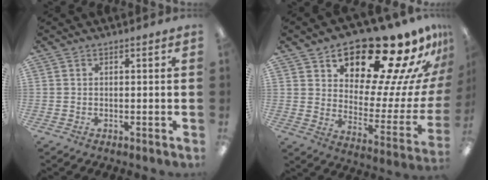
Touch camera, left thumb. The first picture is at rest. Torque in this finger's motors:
{"motor_torque": [2.50, 2.51, 1.38, -1.38, 0.06]}